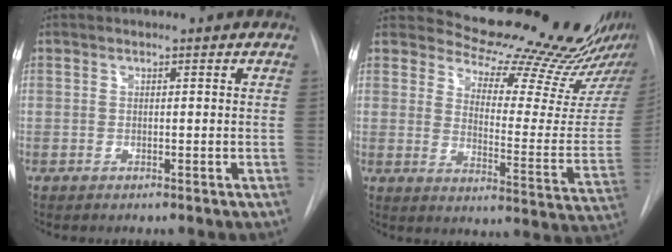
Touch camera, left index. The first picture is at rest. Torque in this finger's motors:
{"motor_torque": [1.02, -1.12, 0.19, -0.04]}